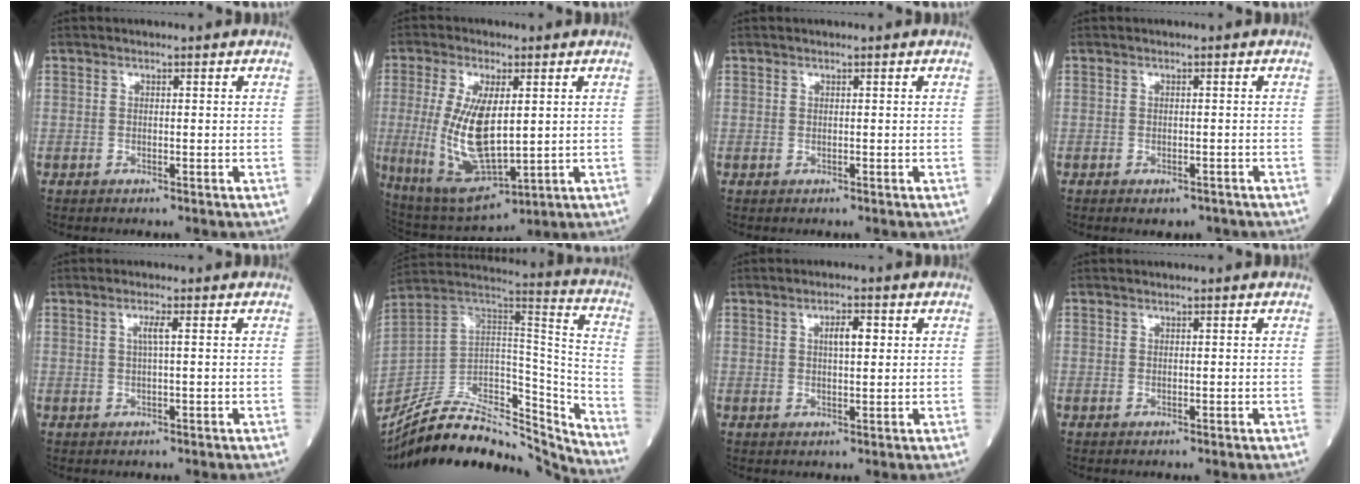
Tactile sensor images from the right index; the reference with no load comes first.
{"total": 13.2, "force": [0.4, 4.8, 12.4], "torque": [-0.257, -0.011, 0.023]}
{"total": 0.0}
{"total": 2.5, "force": [-1.9, 1.2, 1.1], "torque": [-0.007, 0.000, -0.020]}
{"total": 1.9, "force": [0.5, -0.1, 1.9], "torque": [-0.035, 0.001, 0.008]}
{"total": 28.1, "force": [-25.3, 5.5, 10.9], "torque": [-0.174, 0.013, -0.399]}
{"total": 3.5, "force": [1.1, 1.0, 3.1], "torque": [-0.050, 0.005, 0.018]}
{"total": 0.0}